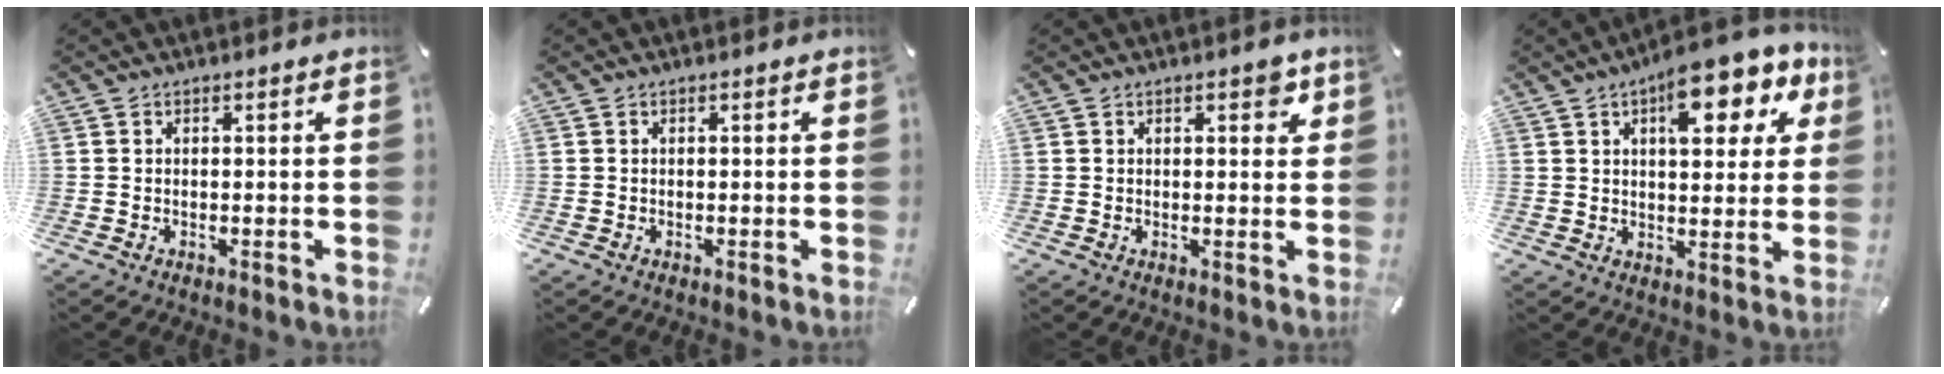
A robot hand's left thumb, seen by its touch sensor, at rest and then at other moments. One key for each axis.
{"total": 0.0}
{"total": 3.2, "fx": 1.5, "fy": 1.7, "fz": 2.2, "tx": -0.024, "ty": -0.002, "tz": 0.019}
{"total": 14.0, "fx": 7.4, "fy": 6.8, "fz": 9.7, "tx": -0.122, "ty": -0.035, "tz": 0.122}